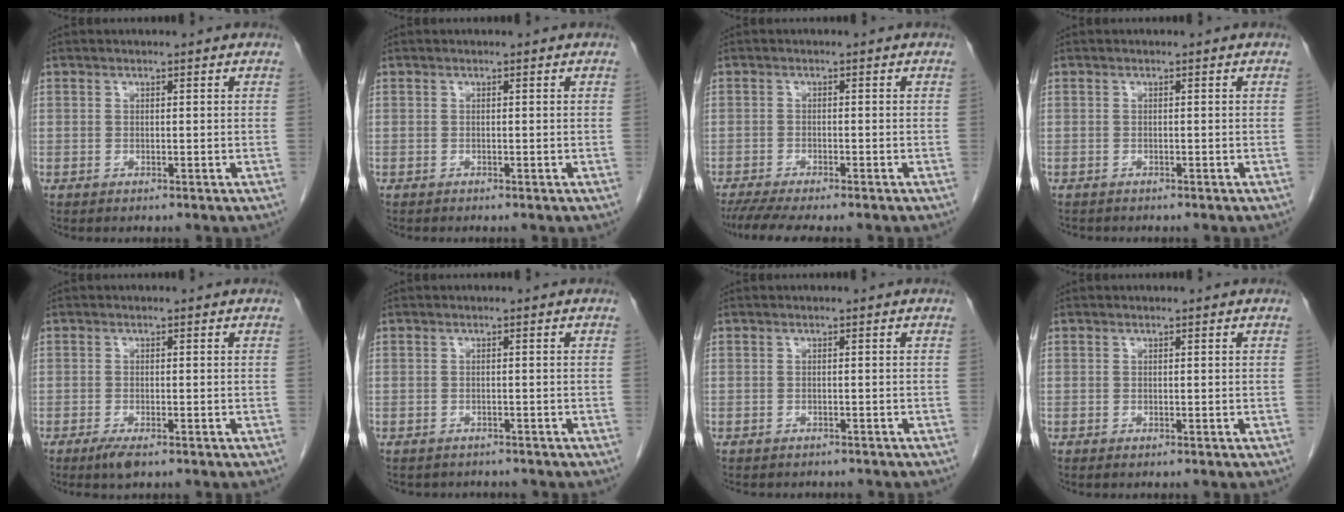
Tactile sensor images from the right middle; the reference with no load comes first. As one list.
[{"total": 0.0}, {"total": 7.7, "force": [-6.5, 0.7, 4.1], "torque": [-0.062, -0.013, -0.102]}, {"total": 1.8, "force": [-1.6, 0.8, 0.3], "torque": [-0.013, -0.002, -0.023]}, {"total": 2.4, "force": [-1.5, 0.5, 1.8], "torque": [-0.039, -0.006, -0.027]}, {"total": 3.4, "force": [-3.0, 1.4, 0.4], "torque": [-0.010, -0.001, -0.038]}, {"total": 4.3, "force": [-3.8, 1.5, 1.3], "torque": [-0.019, -0.001, -0.041]}, {"total": 0.0}]